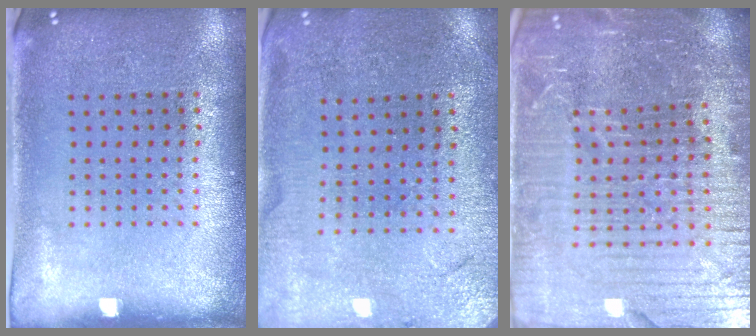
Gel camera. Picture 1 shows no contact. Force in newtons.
{"total": 0.5, "press": 0.5, "slide": 0.2}
{"total": 6.7, "press": 5.8, "slide": 3.3}